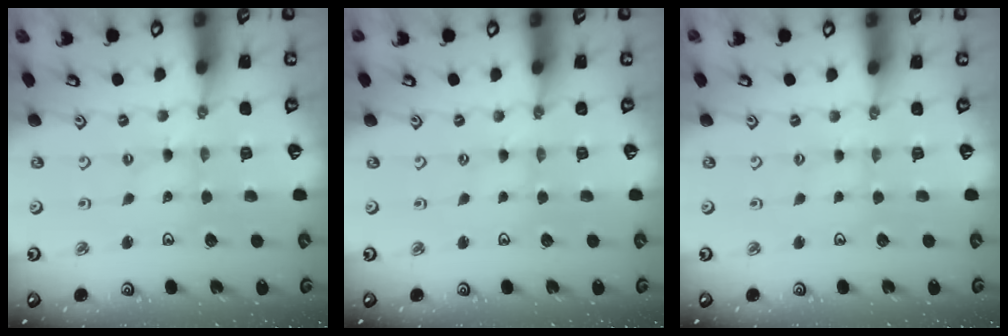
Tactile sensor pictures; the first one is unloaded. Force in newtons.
{"total": 1.3, "press": 1.2, "slide": 0.3}
{"total": 1.2, "press": 1.1, "slide": 0.2}